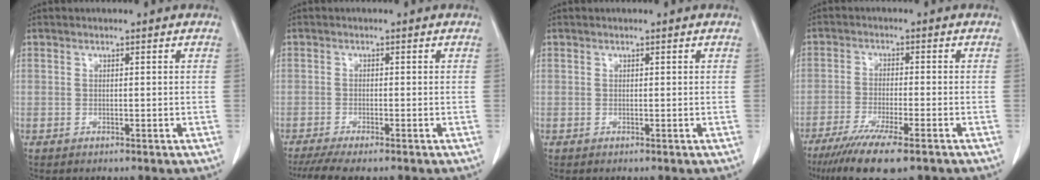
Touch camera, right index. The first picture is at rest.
{"total": 6.5, "force": [-5.3, 0.6, 3.7], "torque": [-0.054, -0.013, -0.085]}
{"total": 0.0}
{"total": 11.4, "force": [-8.1, 1.4, 7.8], "torque": [-0.124, -0.024, -0.127]}